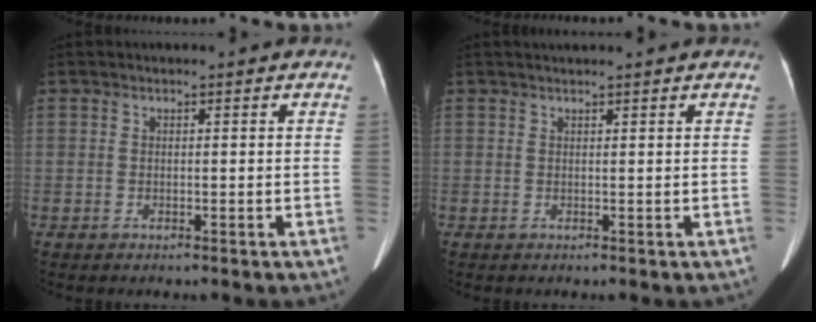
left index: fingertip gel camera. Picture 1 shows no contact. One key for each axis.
{"total": 2.4, "fx": 2.2, "fy": -0.4, "fz": 0.9, "tx": -0.011, "ty": 0.025, "tz": 0.035}